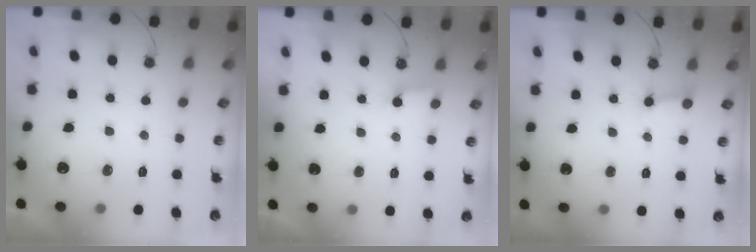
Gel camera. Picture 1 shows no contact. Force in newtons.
{"total": 4.6, "press": 4.6, "slide": 0.4}
{"total": 3.0, "press": 3.0, "slide": 0.1}